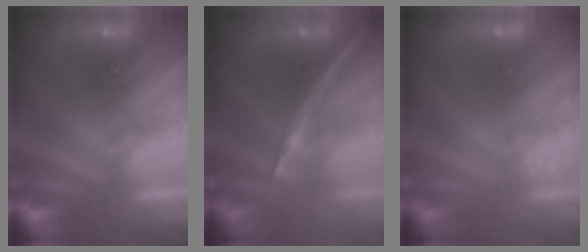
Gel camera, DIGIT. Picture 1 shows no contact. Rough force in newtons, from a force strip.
{"total": 1.8}
{"total": 2.1}